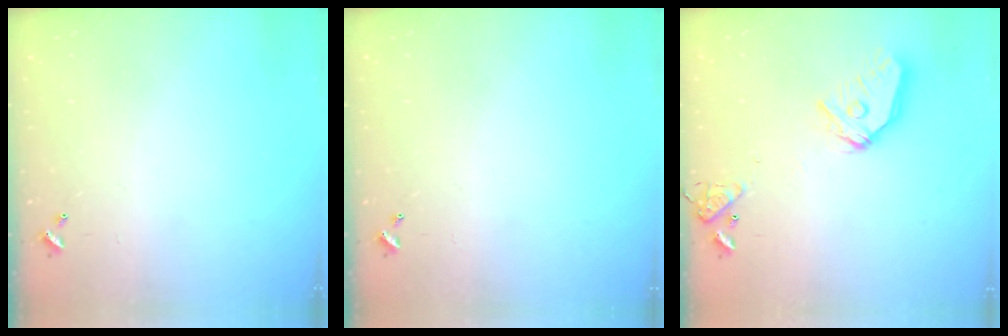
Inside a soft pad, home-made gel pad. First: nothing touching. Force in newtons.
{"total": 0.0}
{"total": 15.8, "press": 15.6, "slide": 2.1}